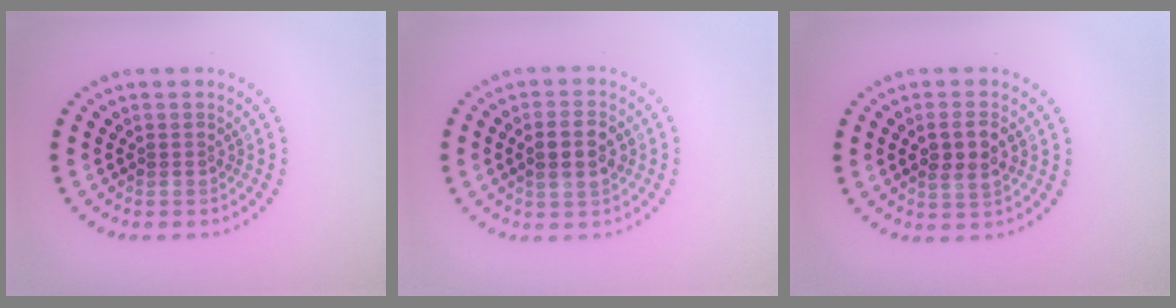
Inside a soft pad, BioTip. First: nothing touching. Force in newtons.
{"total": 3.1, "press": 3.1, "slide": 0.5}
{"total": 2.7, "press": 2.6, "slide": 0.6}